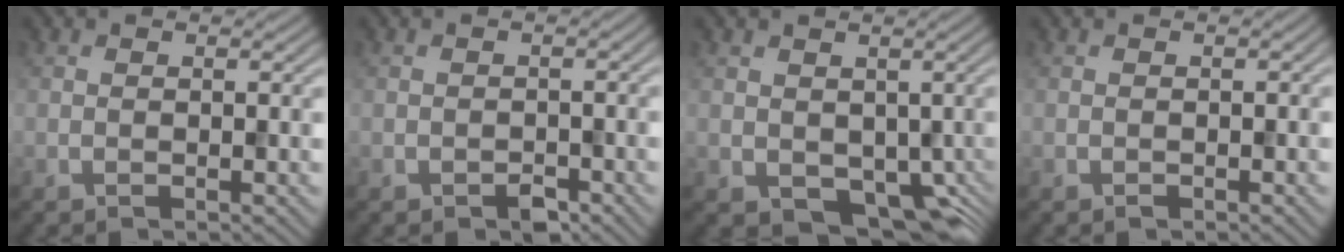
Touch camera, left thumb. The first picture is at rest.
{"total": 2.0, "force": [-1.2, 1.0, 1.2], "torque": [-0.020, -0.003, -0.020]}
{"total": 6.0, "force": [-0.7, 4.5, 3.9], "torque": [-0.077, -0.031, -0.003]}
{"total": 0.6, "force": [-0.3, 0.3, 0.4], "torque": [-0.005, 0.000, -0.003]}